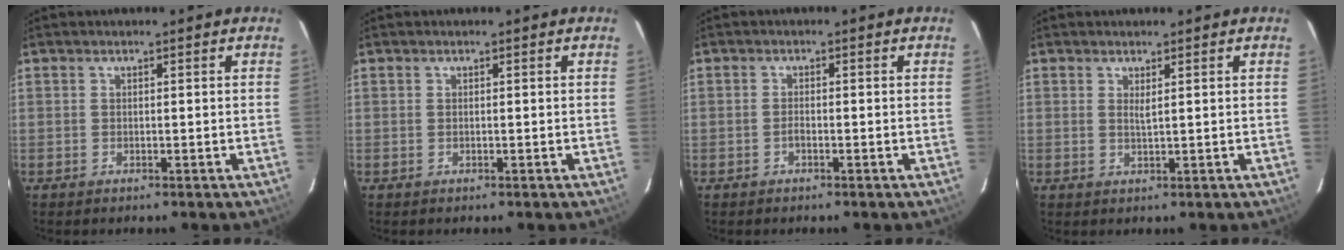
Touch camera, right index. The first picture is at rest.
{"total": 0.0}
{"total": 0.9, "force": [-0.6, 0.4, 0.6], "torque": [-0.013, 0.003, -0.012]}
{"total": 1.3, "force": [0.6, 0.1, 1.1], "torque": [-0.021, -0.002, 0.010]}